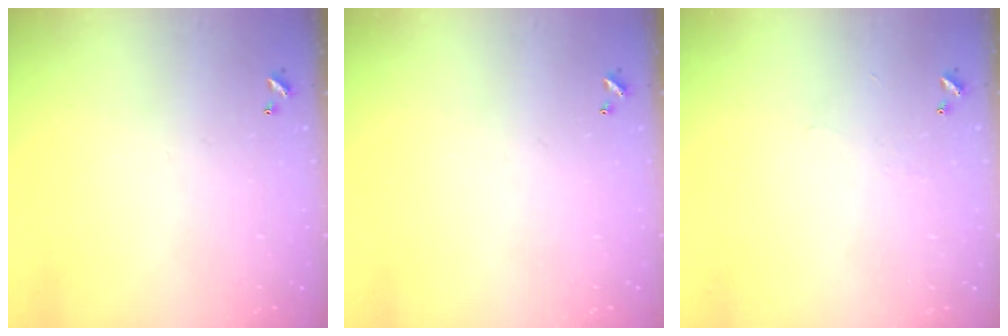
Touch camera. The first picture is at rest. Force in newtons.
{"total": 0.0}
{"total": 2.3, "press": 2.3, "slide": 0.4}